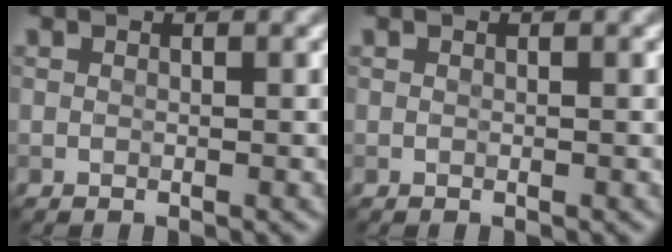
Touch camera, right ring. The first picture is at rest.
{"total": 0.0}